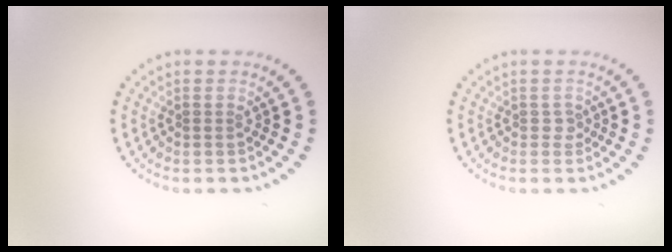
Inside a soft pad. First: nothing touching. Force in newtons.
{"total": 0.8, "press": 0.6, "slide": 0.5}